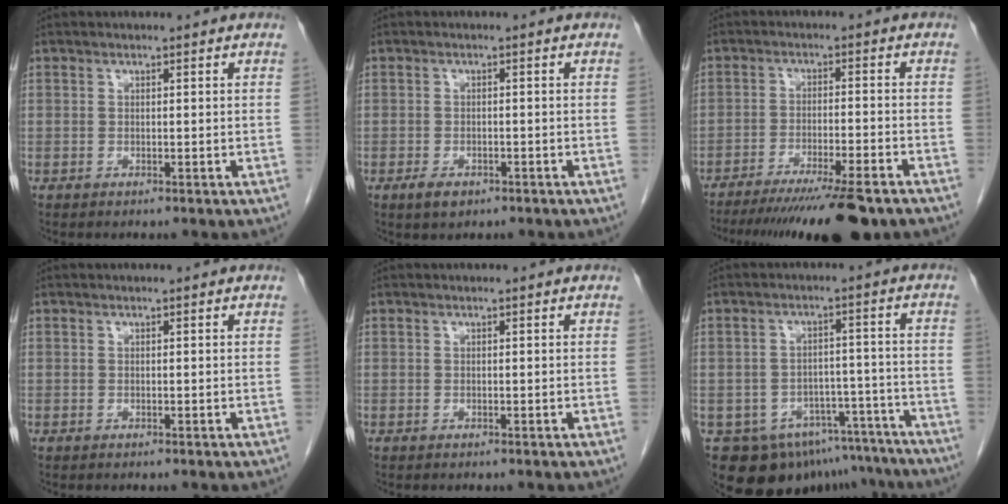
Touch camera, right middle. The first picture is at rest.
{"total": 2.6, "force": [-1.6, 1.3, 1.6], "torque": [-0.035, -0.003, -0.018]}
{"total": 14.8, "force": [-11.9, 0.9, 8.8], "torque": [-0.114, -0.035, -0.179]}
{"total": 0.0}
{"total": 0.0}
{"total": 15.2, "force": [-11.7, 8.7, 4.4], "torque": [-0.065, 0.029, -0.141]}